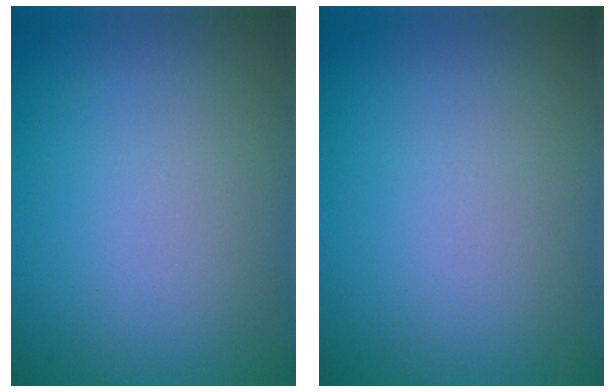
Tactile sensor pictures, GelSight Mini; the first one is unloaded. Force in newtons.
{"total": 0.0}